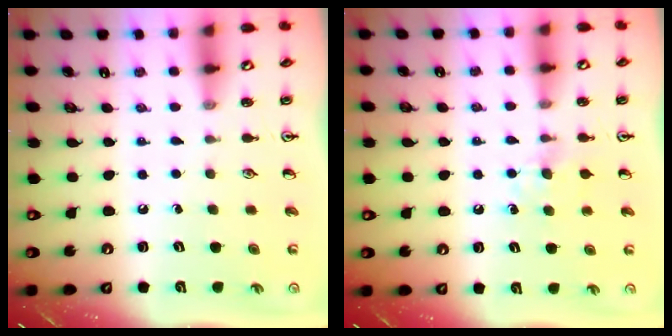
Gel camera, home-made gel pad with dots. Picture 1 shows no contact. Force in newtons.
{"total": 6.1, "press": 6.0, "slide": 0.8}